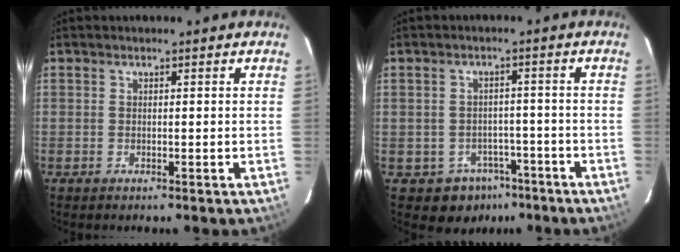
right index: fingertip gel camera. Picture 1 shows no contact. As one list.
[{"total": 6.3, "force": [-3.7, 5.0, 0.7], "torque": [-0.019, 0.031, -0.036]}]